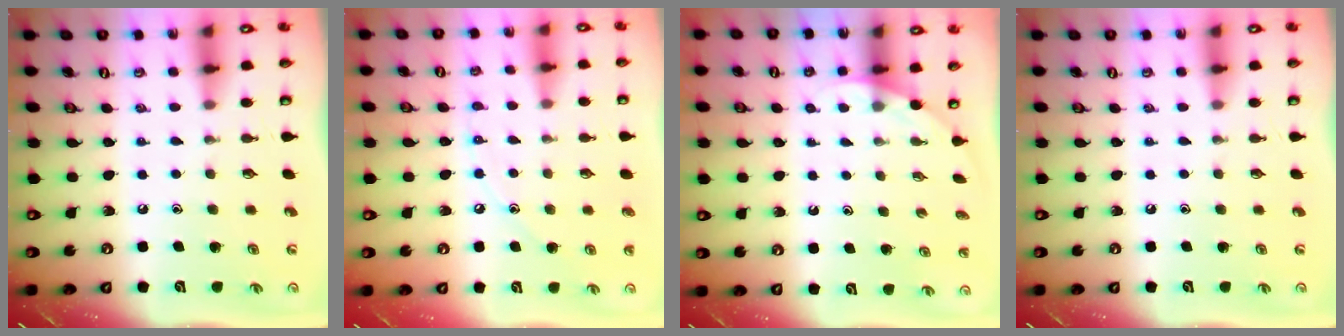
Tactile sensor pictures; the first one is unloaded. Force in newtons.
{"total": 5.5, "press": 5.5, "slide": 0.5}
{"total": 1.8, "press": 1.8, "slide": 0.1}
{"total": 0.0}